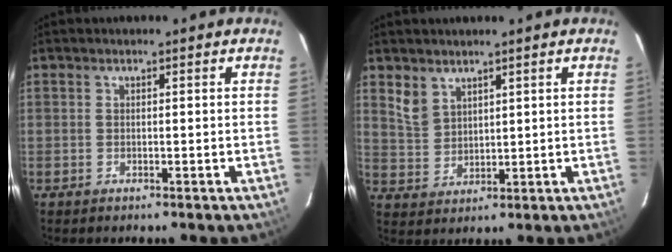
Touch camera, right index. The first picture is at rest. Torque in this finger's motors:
{"motor_torque": [0.07, 0.07, 0.02, 0.03]}